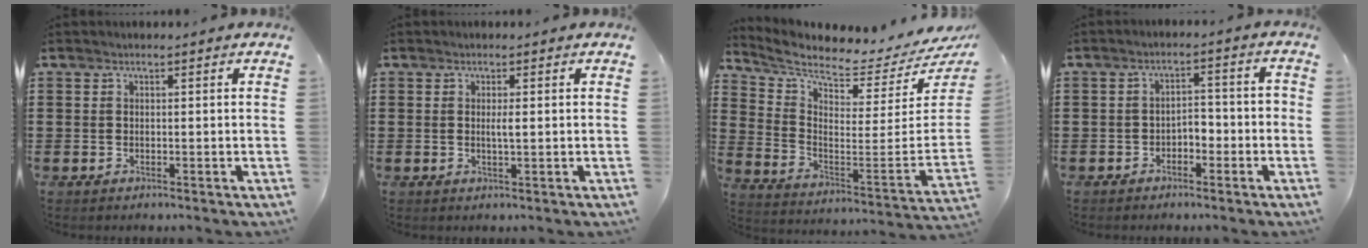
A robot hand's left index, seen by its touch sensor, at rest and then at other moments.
{"total": 1.6, "force": [0.1, 0.1, 1.6], "torque": [-0.030, -0.002, 0.002]}
{"total": 4.7, "force": [4.1, 0.4, 2.2], "torque": [-0.061, -0.067, 0.061]}
{"total": 2.8, "force": [-2.3, 1.3, 1.1], "torque": [-0.024, 0.006, -0.051]}